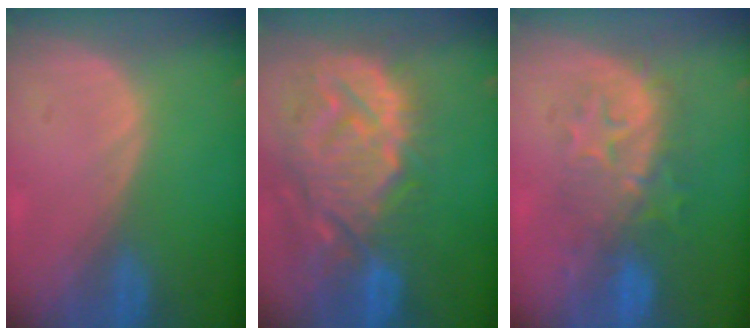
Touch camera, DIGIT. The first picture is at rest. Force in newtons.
{"total": 14.3, "press": 12.2, "slide": 7.5}
{"total": 8.5, "press": 8.2, "slide": 1.9}